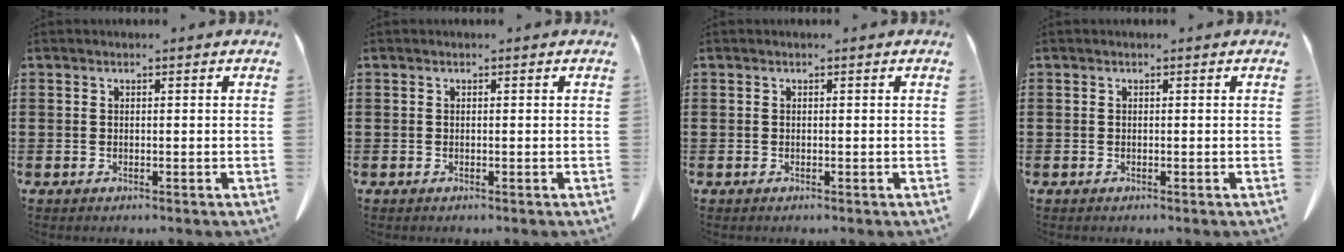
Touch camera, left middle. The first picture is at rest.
{"total": 0.0}
{"total": 0.0}
{"total": 0.0}